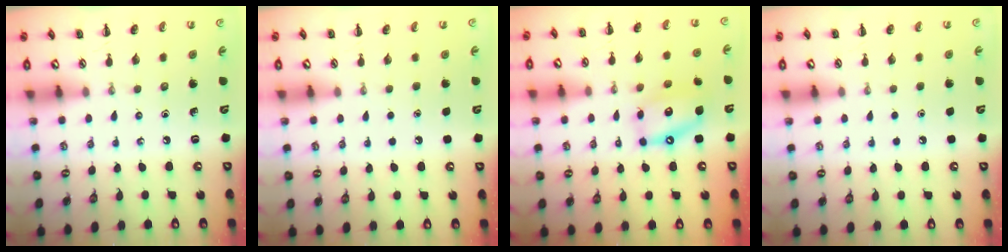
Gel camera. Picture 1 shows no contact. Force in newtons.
{"total": 1.9, "press": 1.9, "slide": 0.2}
{"total": 12.8, "press": 12.4, "slide": 3.1}
{"total": 1.6, "press": 1.6, "slide": 0.1}